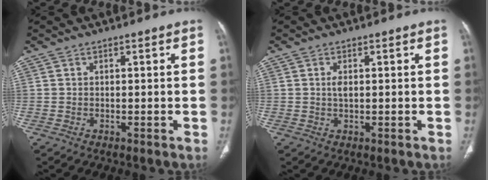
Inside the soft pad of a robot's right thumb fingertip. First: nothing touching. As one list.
[{"total": 1.6, "force": [0.3, 0.7, 1.4], "torque": [-0.029, -0.001, 0.009]}]